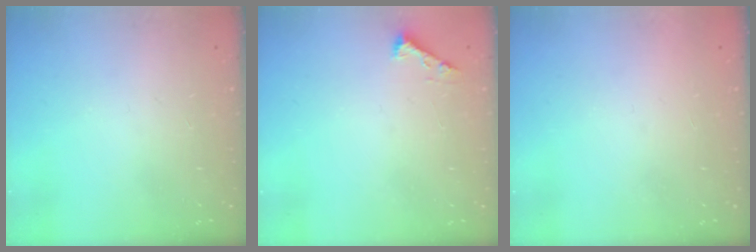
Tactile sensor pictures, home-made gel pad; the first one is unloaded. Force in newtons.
{"total": 2.3, "press": 2.3, "slide": 0.3}
{"total": 1.5, "press": 1.5, "slide": 0.1}